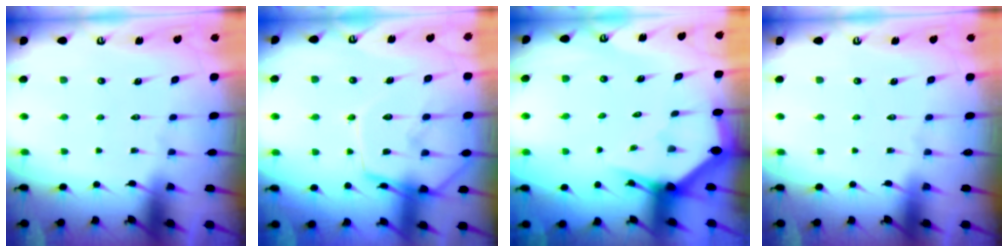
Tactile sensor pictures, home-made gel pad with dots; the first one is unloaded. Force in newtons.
{"total": 12.5, "press": 12.4, "slide": 1.0}
{"total": 2.8, "press": 2.8, "slide": 0.2}
{"total": 0.0}